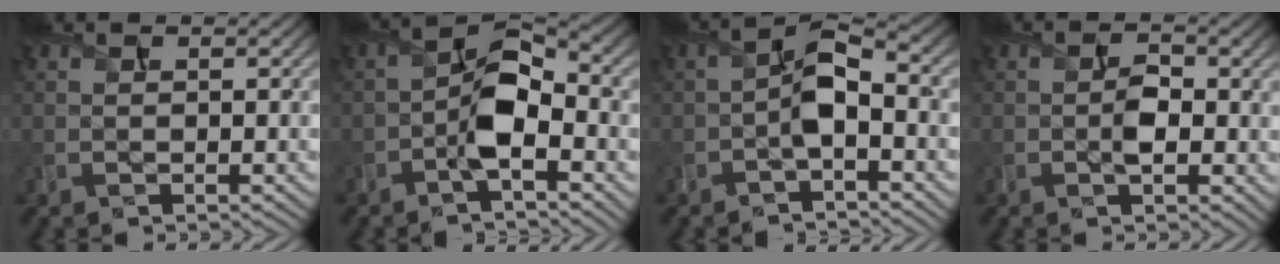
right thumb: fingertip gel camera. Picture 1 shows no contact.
{"total": 6.6, "force": [-2.3, 2.6, 5.6], "torque": [-0.099, 0.015, -0.052]}
{"total": 4.6, "force": [-1.6, 1.8, 3.9], "torque": [-0.076, 0.011, -0.037]}
{"total": 3.2, "force": [-0.5, 1.5, 2.8], "torque": [-0.046, -0.002, -0.009]}